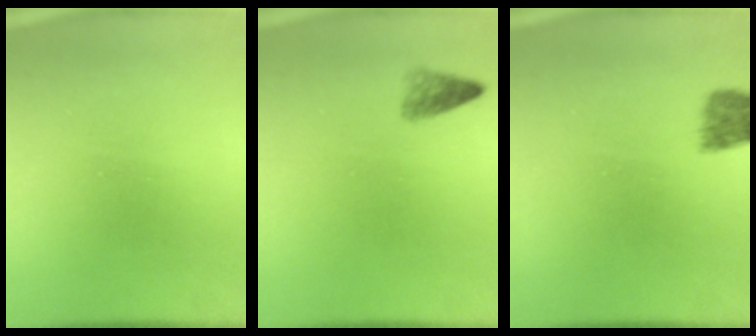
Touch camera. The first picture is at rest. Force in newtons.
{"total": 1.7}
{"total": 2.3}